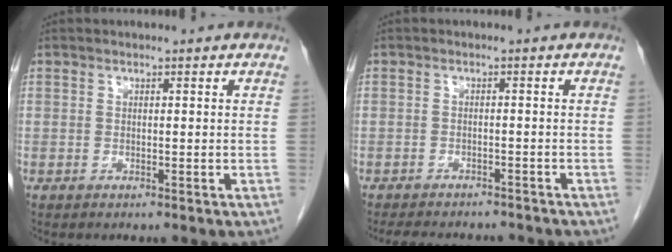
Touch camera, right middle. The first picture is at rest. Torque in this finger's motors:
{"motor_torque": [0.48, -0.36, 0.03, 0.03]}